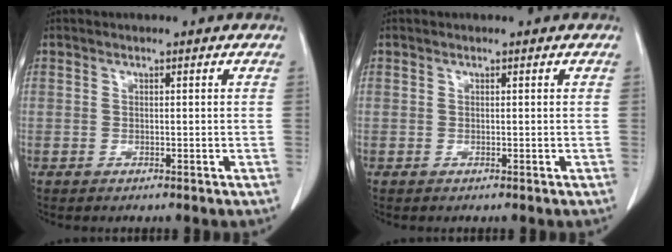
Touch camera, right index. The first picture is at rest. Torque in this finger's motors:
{"motor_torque": [-0.04, -0.01, 0.03, 0.02]}